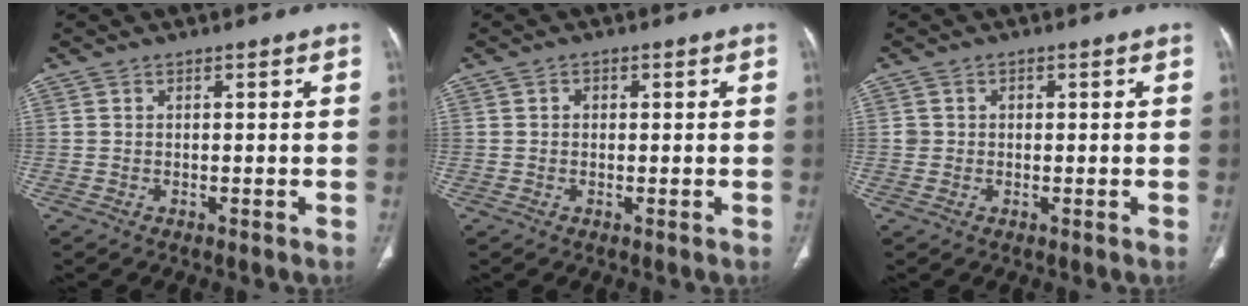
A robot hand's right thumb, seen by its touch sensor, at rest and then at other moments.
{"total": 0.9, "force": [0.1, 0.8, 0.4], "torque": [0.000, 0.003, -0.001]}
{"total": 1.6, "force": [0.0, 1.5, 0.3], "torque": [0.001, 0.006, 0.001]}